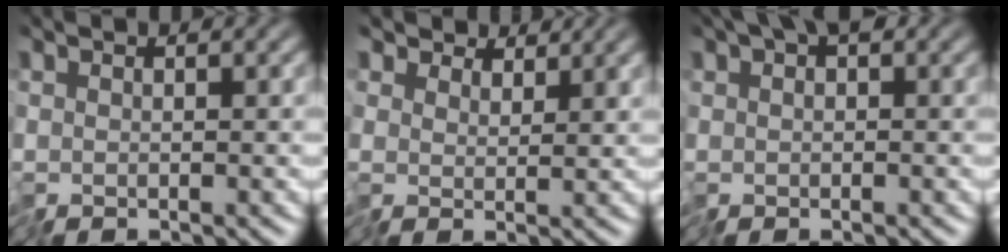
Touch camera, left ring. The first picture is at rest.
{"total": 3.2, "force": [2.7, 1.6, 0.5], "torque": [-0.014, 0.006, 0.037]}
{"total": 4.5, "force": [1.9, 2.5, 3.2], "torque": [-0.045, 0.015, 0.027]}